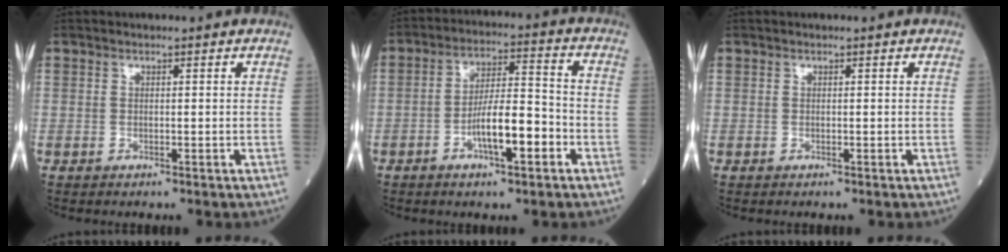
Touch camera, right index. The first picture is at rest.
{"total": 9.0, "force": [-3.5, 1.9, 8.1], "torque": [-0.147, 0.010, -0.059]}
{"total": 0.0}